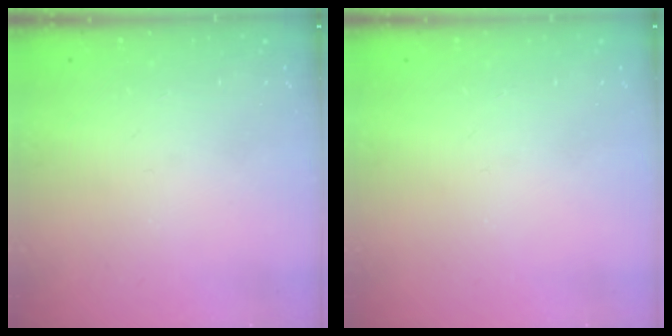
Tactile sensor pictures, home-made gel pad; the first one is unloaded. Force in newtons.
{"total": 0.0}